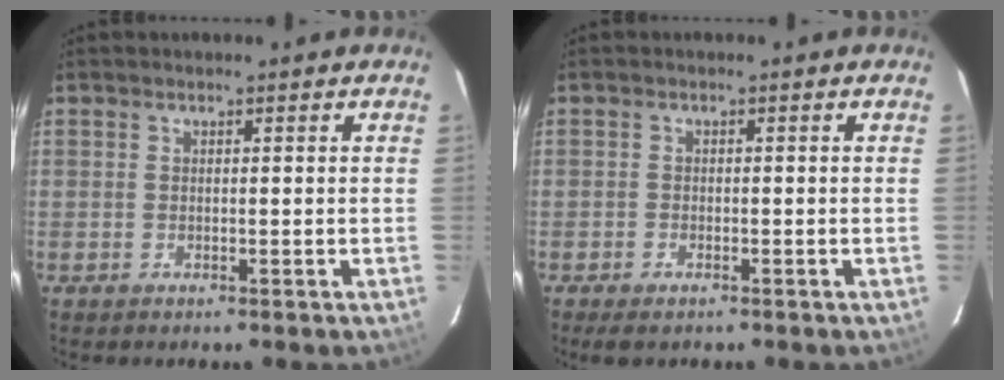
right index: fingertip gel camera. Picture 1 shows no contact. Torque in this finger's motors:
{"motor_torque": [0.04, -0.01, -0.01, -0.01]}